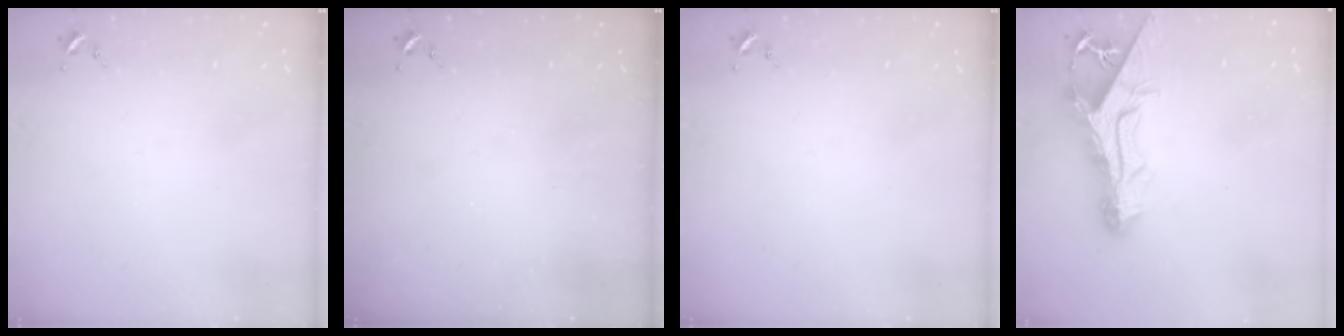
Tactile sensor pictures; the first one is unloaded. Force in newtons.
{"total": 0.0}
{"total": 0.0}
{"total": 15.9, "press": 15.8, "slide": 1.8}